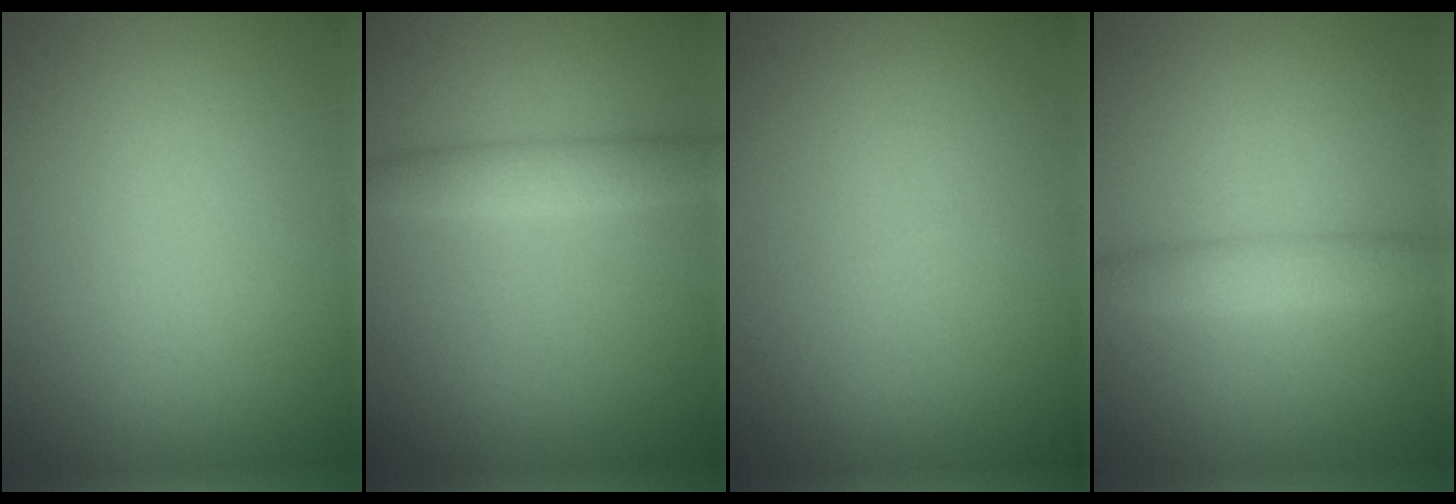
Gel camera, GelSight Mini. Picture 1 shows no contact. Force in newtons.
{"total": 2.7, "press": 2.7, "slide": 0.1}
{"total": 0.0}
{"total": 2.6, "press": 2.6, "slide": 0.1}